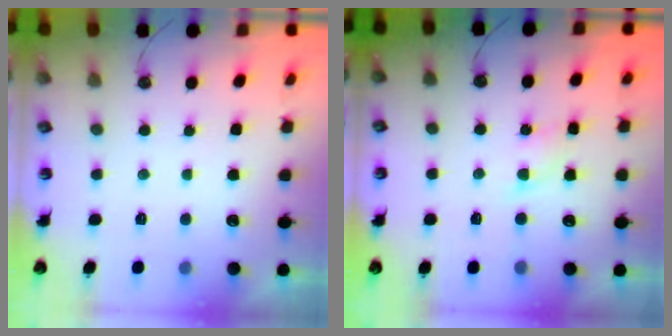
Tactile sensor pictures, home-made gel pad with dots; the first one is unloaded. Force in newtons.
{"total": 5.5, "press": 5.4, "slide": 0.8}